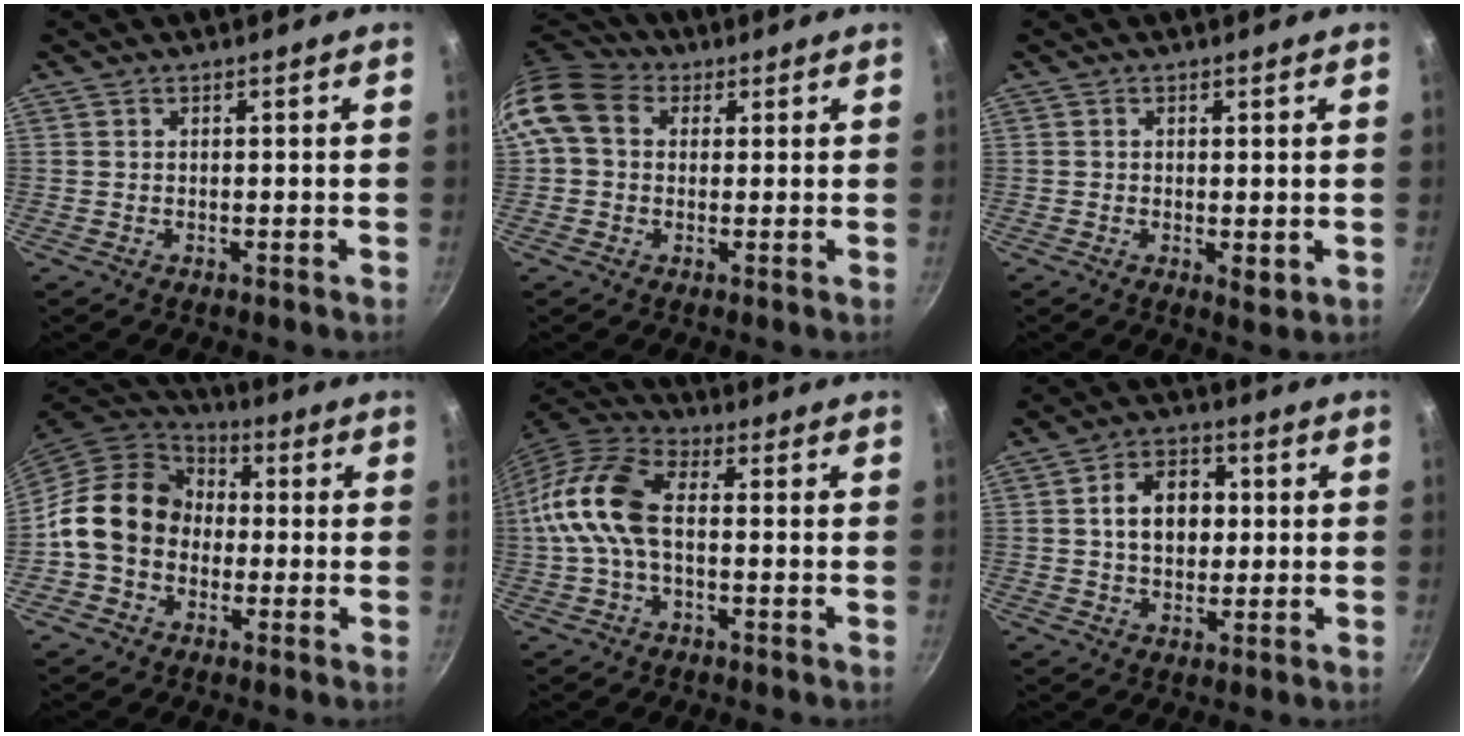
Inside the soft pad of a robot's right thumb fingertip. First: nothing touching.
{"total": 11.0, "force": [2.4, 8.7, 6.2], "torque": [-0.110, 0.020, 0.025]}
{"total": 2.7, "force": [-0.1, 1.2, 2.3], "torque": [-0.036, -0.009, 0.000]}
{"total": 14.5, "force": [-0.8, 12.0, 8.0], "torque": [-0.102, 0.035, -0.031]}
{"total": 13.0, "force": [-0.3, 7.3, 10.7], "torque": [-0.211, 0.038, -0.025]}
{"total": 9.5, "force": [1.0, 7.0, 6.4], "torque": [-0.072, 0.012, 0.010]}